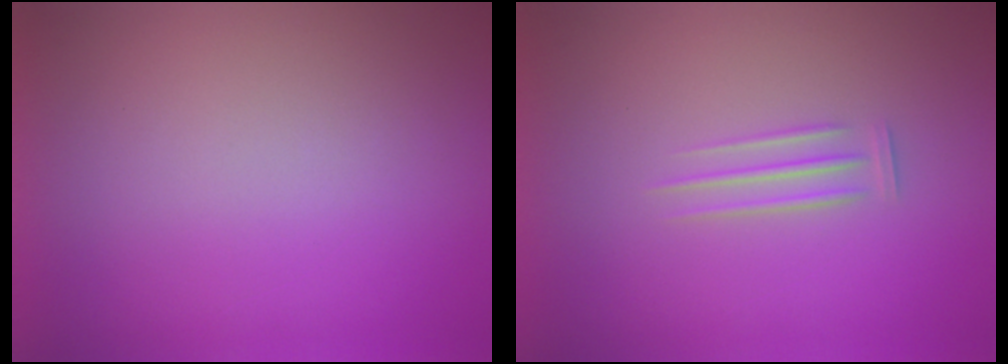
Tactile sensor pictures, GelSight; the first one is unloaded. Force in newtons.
{"total": 1.6}